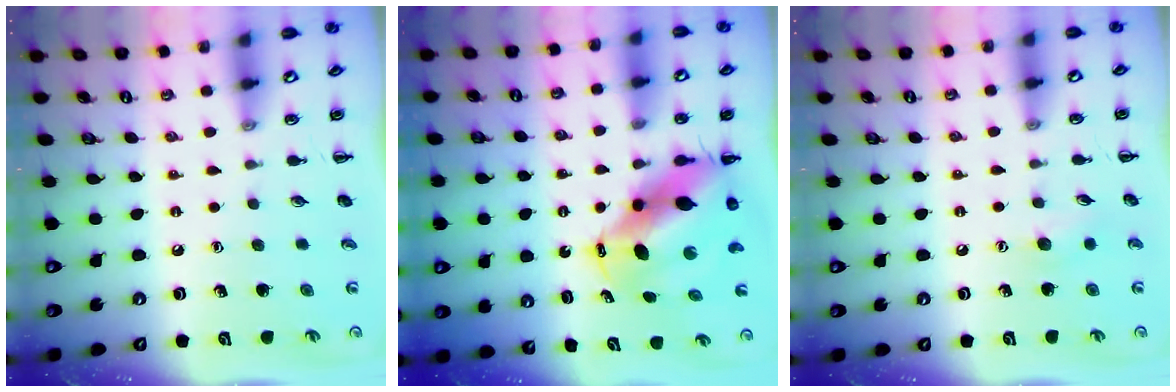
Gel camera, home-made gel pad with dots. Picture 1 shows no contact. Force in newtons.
{"total": 10.9, "press": 10.5, "slide": 3.0}
{"total": 5.6, "press": 5.4, "slide": 1.5}